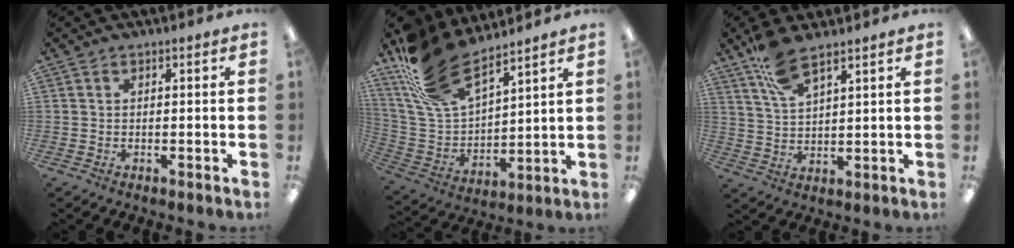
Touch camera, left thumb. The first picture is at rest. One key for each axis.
{"total": 20.0, "fx": 15.3, "fy": 8.3, "fz": 9.8, "tx": -0.226, "ty": -0.077, "tz": 0.284}
{"total": 8.4, "fx": 6.4, "fy": 2.3, "fz": 4.9, "tx": -0.112, "ty": -0.022, "tz": 0.120}